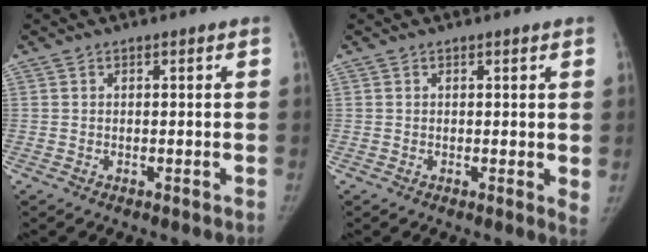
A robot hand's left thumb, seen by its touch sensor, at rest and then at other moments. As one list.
[{"total": 2.6, "force": [1.1, 0.9, 2.2], "torque": [-0.029, -0.009, 0.014]}]